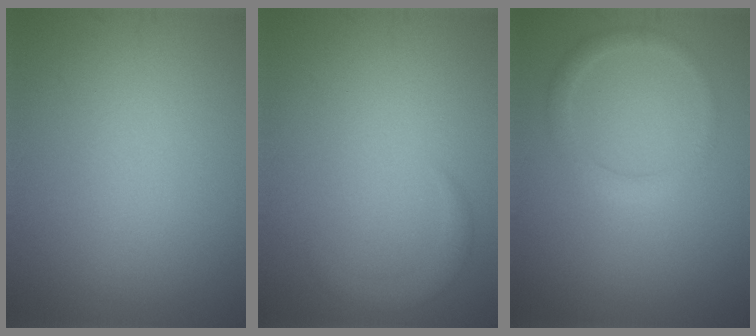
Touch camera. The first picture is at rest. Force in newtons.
{"total": 1.8, "press": 1.8, "slide": 0.3}
{"total": 1.8, "press": 1.8, "slide": 0.1}